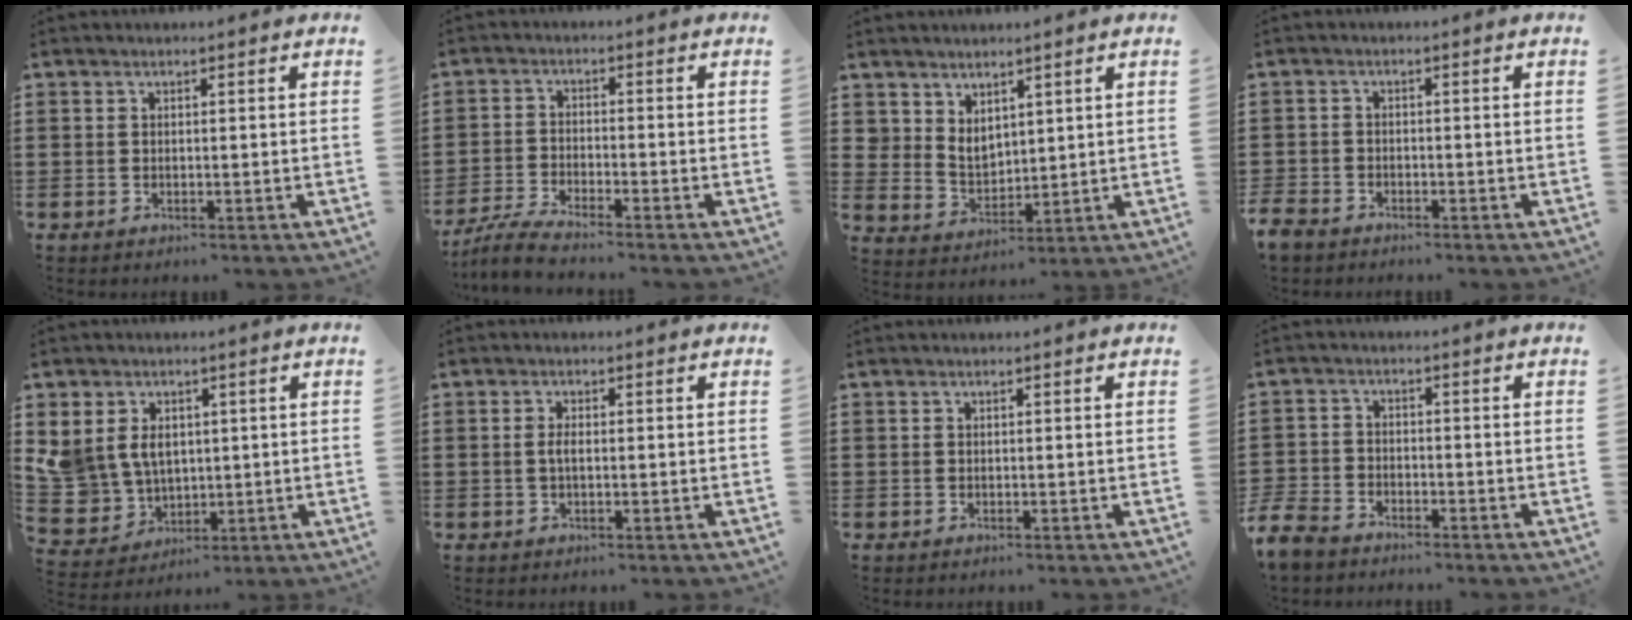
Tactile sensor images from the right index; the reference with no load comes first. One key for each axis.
{"total": 4.0, "fx": -3.7, "fy": -0.2, "fz": 1.4, "tx": -0.046, "ty": -0.012, "tz": -0.078}
{"total": 4.7, "fx": 3.7, "fy": 2.7, "fz": 0.9, "tx": -0.033, "ty": -0.001, "tz": 0.071}
{"total": 2.3, "fx": -2.0, "fy": 1.0, "fz": 0.3, "tx": -0.024, "ty": -0.002, "tz": -0.048}
{"total": 7.0, "fx": 1.6, "fy": 6.1, "fz": 3.0, "tx": -0.101, "ty": 0.007, "tz": 0.030}
{"total": 1.8, "fx": -0.2, "fy": 0.6, "fz": 1.7, "tx": -0.039, "ty": -0.002, "tz": -0.006}
{"total": 0.0}
{"total": 4.2, "fx": -3.7, "fy": 1.6, "fz": 1.1, "tx": -0.056, "ty": -0.006, "tz": -0.086}